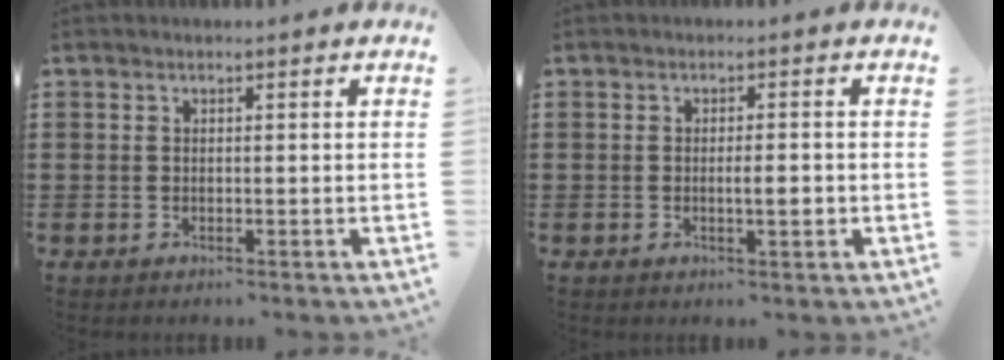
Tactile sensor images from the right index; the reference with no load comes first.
{"total": 2.6, "force": [-0.4, 0.6, 2.5], "torque": [-0.043, -0.002, -0.006]}